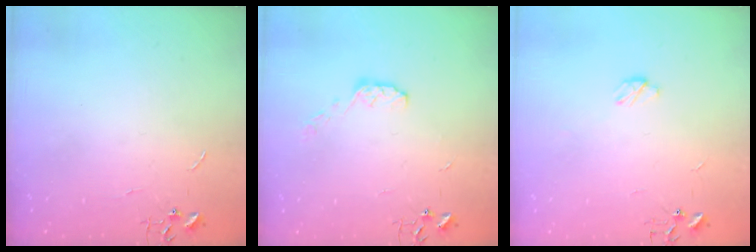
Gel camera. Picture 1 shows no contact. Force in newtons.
{"total": 5.2, "press": 5.2, "slide": 0.4}
{"total": 3.5, "press": 3.5, "slide": 0.4}